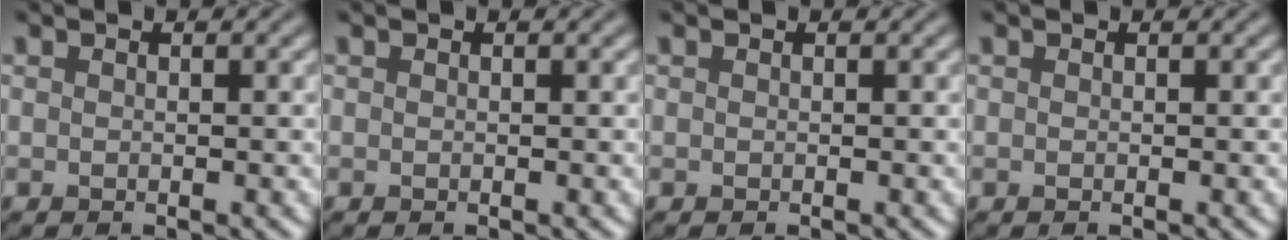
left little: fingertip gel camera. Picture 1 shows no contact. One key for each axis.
{"total": 0.0}
{"total": 0.0}
{"total": 0.0}